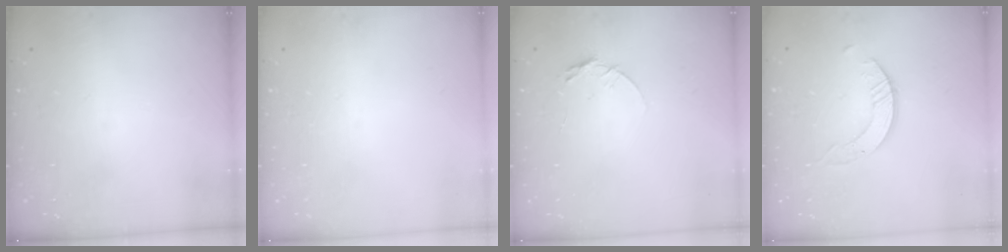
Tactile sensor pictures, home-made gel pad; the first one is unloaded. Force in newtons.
{"total": 0.0}
{"total": 5.7, "press": 5.7, "slide": 0.5}
{"total": 3.0, "press": 3.0, "slide": 0.2}